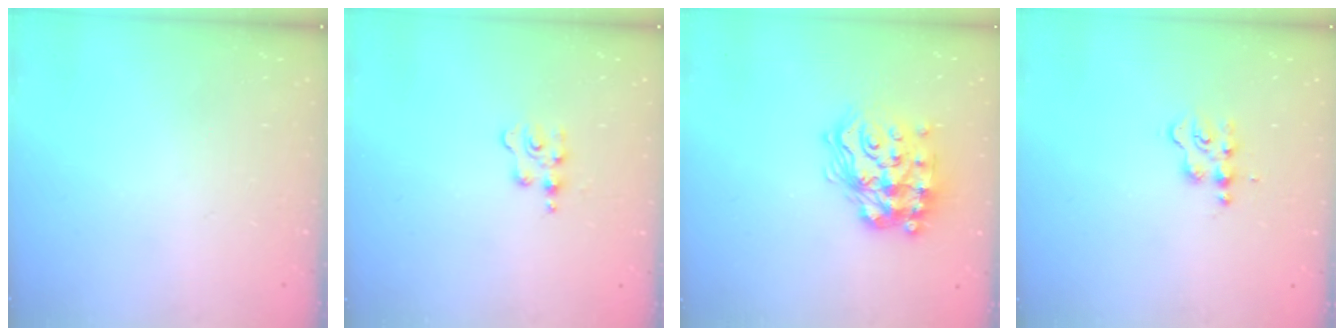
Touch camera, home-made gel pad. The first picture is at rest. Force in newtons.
{"total": 3.1, "press": 3.1, "slide": 0.5}
{"total": 17.8, "press": 17.8, "slide": 1.4}
{"total": 3.0, "press": 3.0, "slide": 0.4}